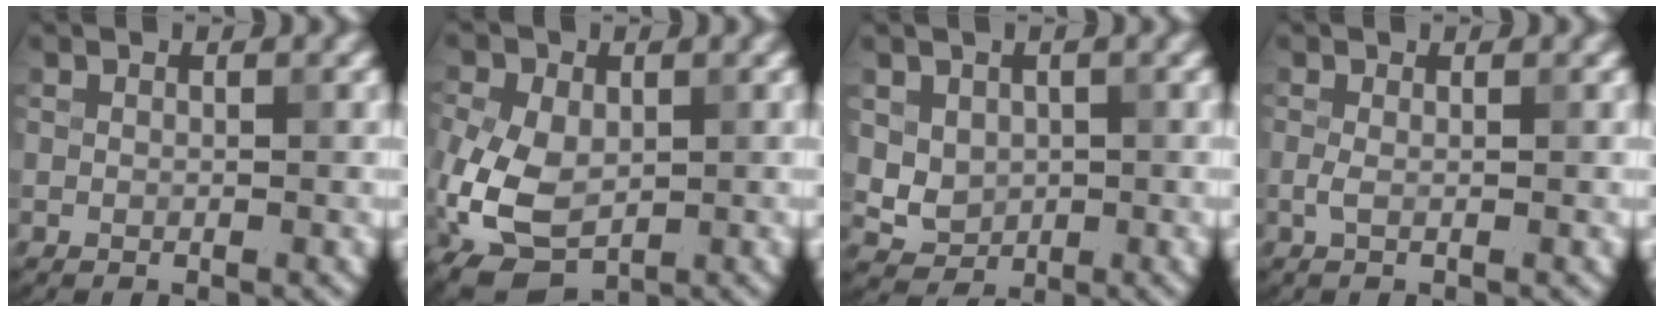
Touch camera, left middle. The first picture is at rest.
{"total": 8.1, "force": [-2.2, 5.1, 5.9], "torque": [-0.154, -0.016, -0.046]}
{"total": 2.8, "force": [0.4, 2.4, 1.4], "torque": [-0.030, -0.007, 0.014]}
{"total": 1.0, "force": [-0.1, 0.1, 1.0], "torque": [-0.023, -0.004, -0.002]}